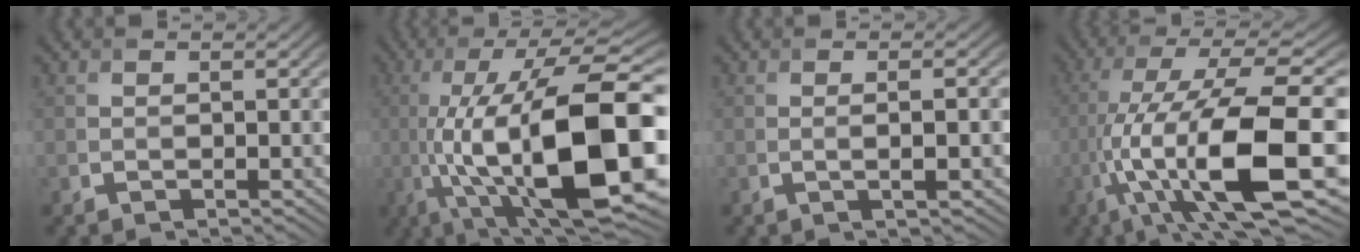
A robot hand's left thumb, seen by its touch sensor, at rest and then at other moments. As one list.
[{"total": 18.3, "force": [-3.6, 6.6, 16.7], "torque": [-0.288, 0.008, -0.062]}, {"total": 2.5, "force": [0.0, 0.6, 2.4], "torque": [-0.037, 0.003, -0.004]}, {"total": 15.6, "force": [-4.5, 4.6, 14.2], "torque": [-0.263, 0.000, -0.069]}]